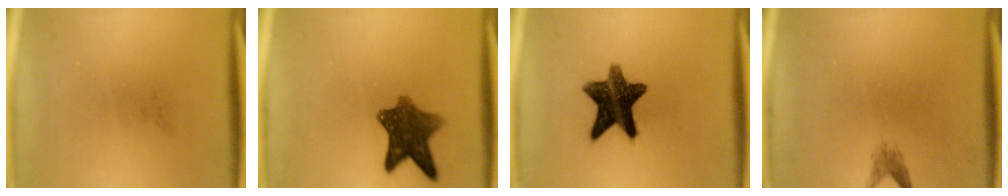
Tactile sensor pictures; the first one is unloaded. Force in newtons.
{"total": 8.6}
{"total": 12.0}
{"total": 1.4}